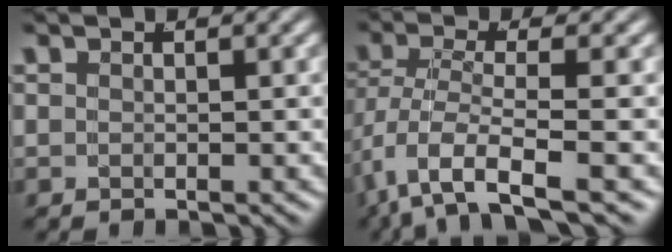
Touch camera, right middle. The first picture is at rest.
{"total": 4.9, "force": [-2.5, 1.0, 4.1], "torque": [-0.104, -0.030, -0.023]}